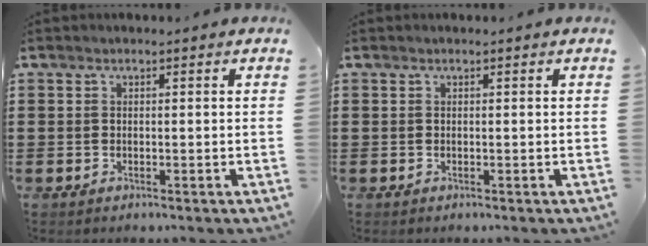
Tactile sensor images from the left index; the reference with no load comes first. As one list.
[{"total": 0.0}]